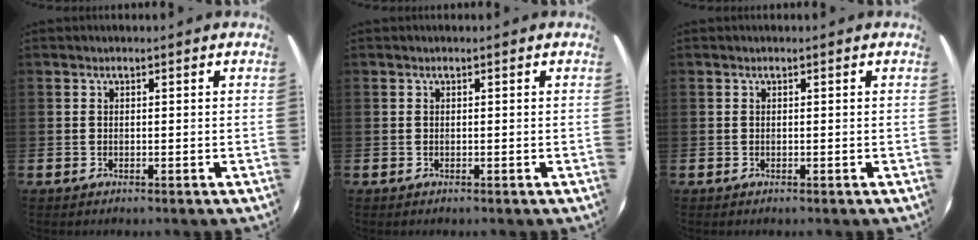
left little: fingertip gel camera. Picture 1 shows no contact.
{"total": 0.0}
{"total": 0.0}